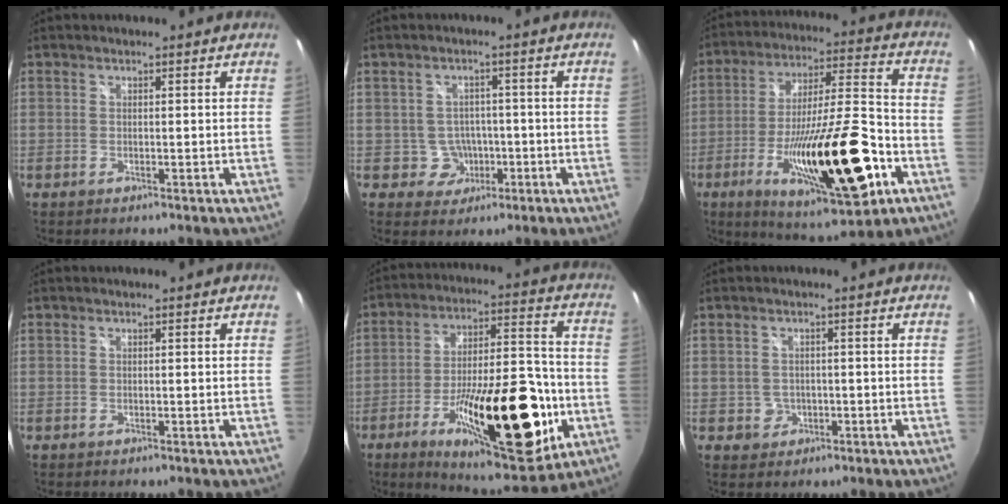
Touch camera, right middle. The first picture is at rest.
{"total": 4.5, "force": [-1.3, 4.3, 0.4], "torque": [-0.020, 0.015, -0.006]}
{"total": 25.3, "force": [-9.8, 6.0, 22.6], "torque": [-0.389, -0.034, -0.149]}
{"total": 0.0}
{"total": 25.2, "force": [-9.1, 9.2, 21.6], "torque": [-0.342, -0.014, -0.127]}
{"total": 3.0, "force": [-0.7, 2.9, 0.5], "torque": [-0.012, 0.002, -0.006]}